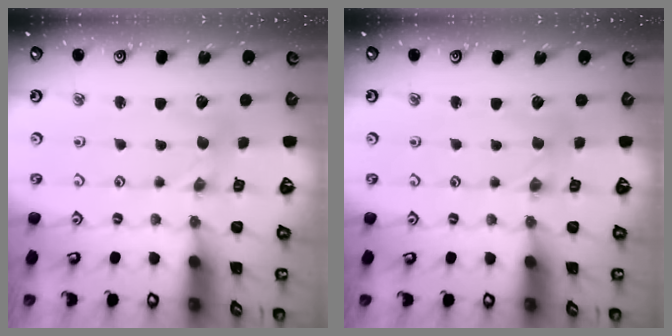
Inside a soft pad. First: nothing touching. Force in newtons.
{"total": 0.5, "press": 0.5, "slide": 0.1}